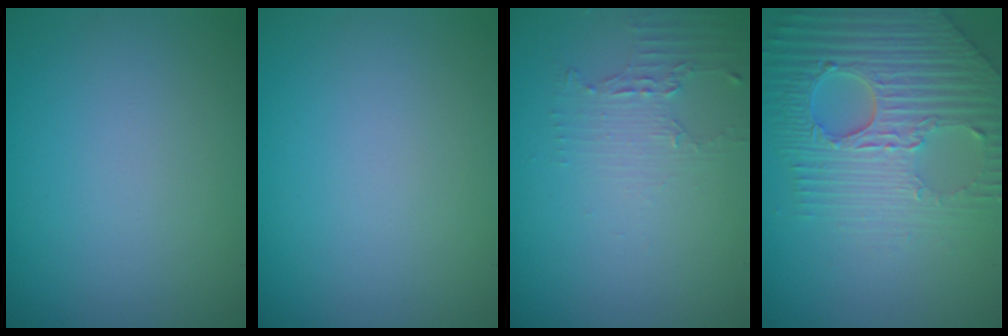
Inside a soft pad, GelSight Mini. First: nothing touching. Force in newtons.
{"total": 0.0}
{"total": 2.2, "press": 1.5, "slide": 1.5}
{"total": 8.2, "press": 5.7, "slide": 5.9}